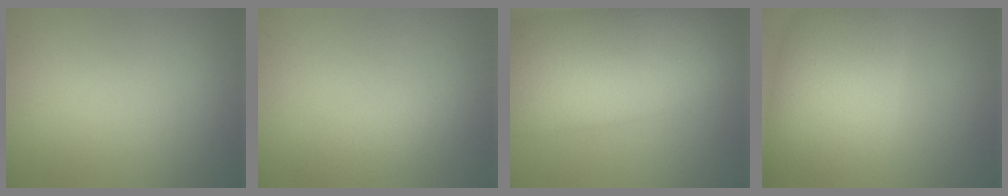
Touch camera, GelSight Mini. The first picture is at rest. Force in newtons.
{"total": 2.3, "press": 2.3, "slide": 0.1}
{"total": 12.4, "press": 12.4, "slide": 0.0}
{"total": 11.7, "press": 11.7, "slide": 0.7}